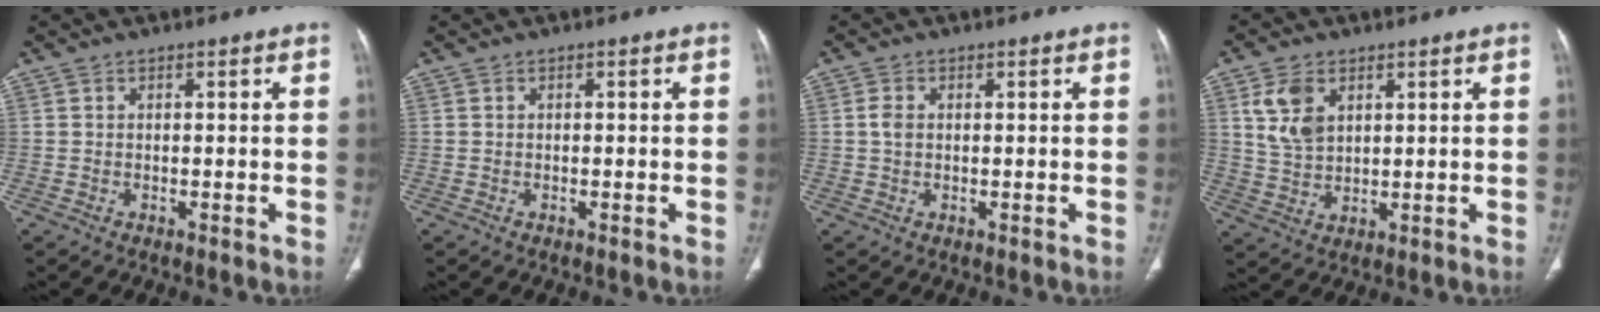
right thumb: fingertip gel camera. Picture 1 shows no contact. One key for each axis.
{"total": 0.0}
{"total": 2.1, "fx": 0.3, "fy": 1.5, "fz": 1.5, "tx": -0.031, "ty": 0.002, "tz": 0.005}
{"total": 7.4, "fx": 3.0, "fy": 4.8, "fz": 4.7, "tx": -0.079, "ty": -0.009, "tz": 0.068}